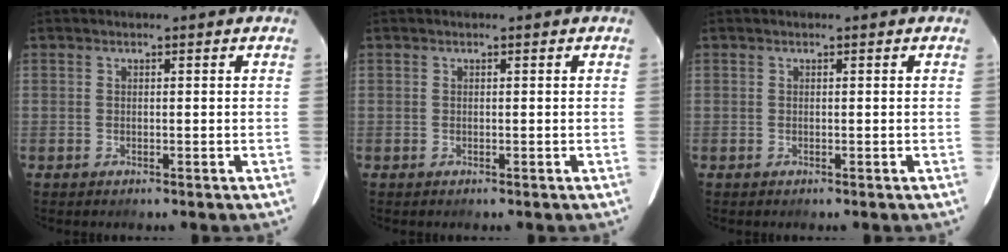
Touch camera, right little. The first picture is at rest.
{"total": 0.0}
{"total": 0.0}